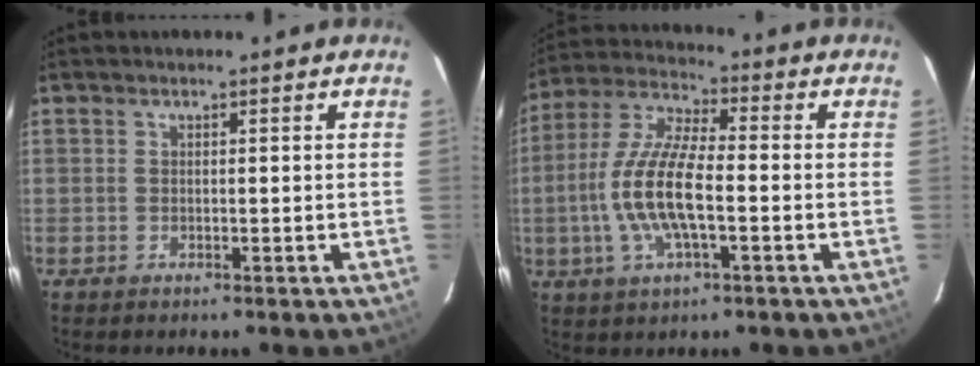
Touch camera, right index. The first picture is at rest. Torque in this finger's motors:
{"motor_torque": [1.77, -0.37, 1.05, 0.21]}